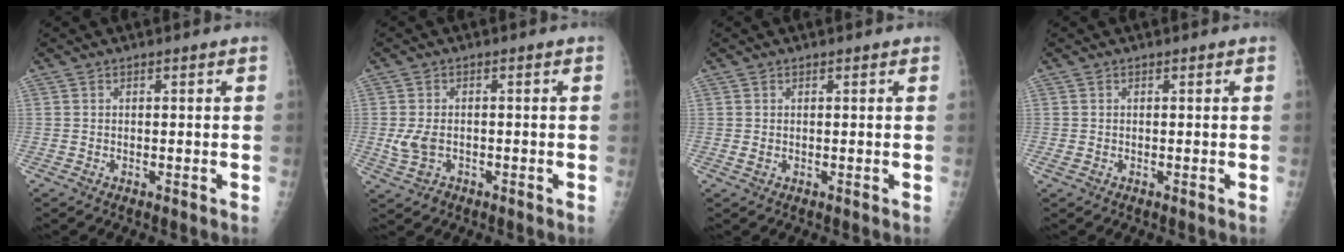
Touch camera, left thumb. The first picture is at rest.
{"total": 4.0, "force": [-0.9, 2.7, 2.8], "torque": [-0.063, 0.005, -0.013]}
{"total": 0.9, "force": [0.3, 0.7, 0.5], "torque": [-0.008, -0.001, 0.005]}
{"total": 0.8, "force": [-0.2, 0.6, 0.5], "torque": [-0.010, -0.001, -0.001]}